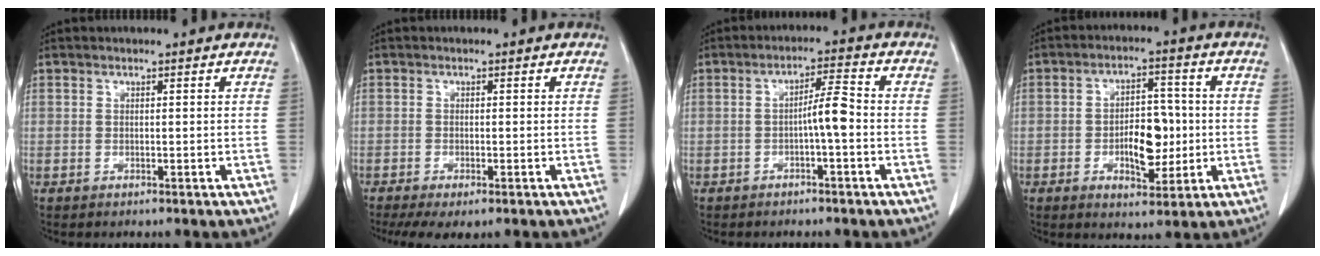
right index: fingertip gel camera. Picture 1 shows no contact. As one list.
[{"total": 5.9, "force": [-4.1, 1.8, 3.8], "torque": [-0.058, -0.015, -0.063]}, {"total": 4.1, "force": [-1.1, 0.2, 4.0], "torque": [-0.063, 0.009, -0.020]}, {"total": 6.0, "force": [-0.4, 3.7, 4.7], "torque": [-0.061, 0.007, 0.002]}]